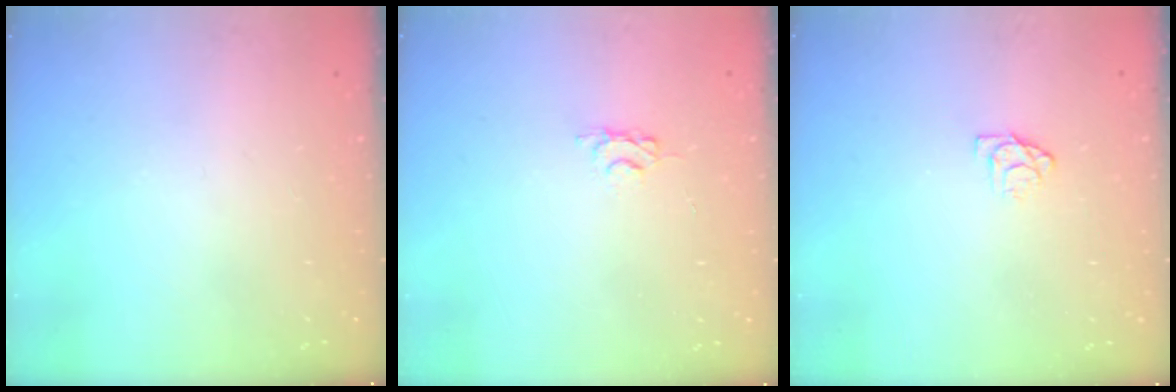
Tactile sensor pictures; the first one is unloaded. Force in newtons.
{"total": 3.1, "press": 3.0, "slide": 0.5}
{"total": 4.5, "press": 4.5, "slide": 0.3}